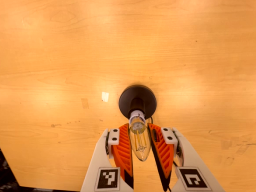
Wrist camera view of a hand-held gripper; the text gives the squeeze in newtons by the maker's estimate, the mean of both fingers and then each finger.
{"total": 10.5, "left": 10.6, "right": 10.5}